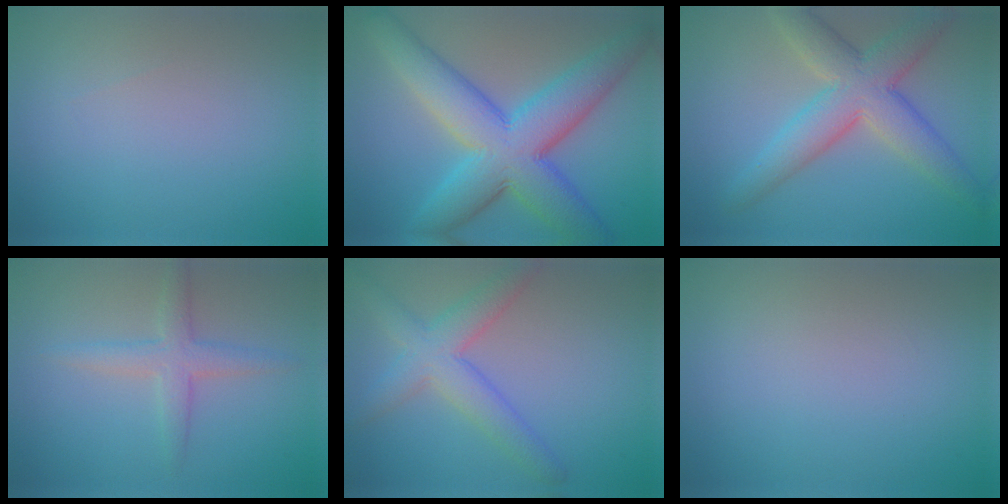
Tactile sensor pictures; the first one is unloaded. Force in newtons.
{"total": 10.7, "press": 10.7, "slide": 0.1}
{"total": 6.9, "press": 6.9, "slide": 0.2}
{"total": 2.9, "press": 2.9, "slide": 0.1}
{"total": 4.6, "press": 4.6, "slide": 0.2}
{"total": 0.0}